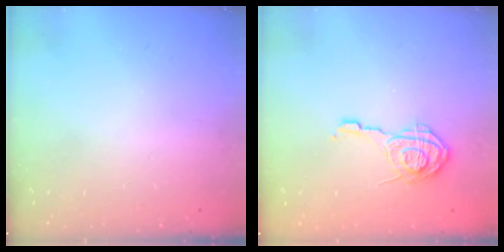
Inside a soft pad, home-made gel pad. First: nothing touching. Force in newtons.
{"total": 12.7, "press": 12.7, "slide": 1.0}